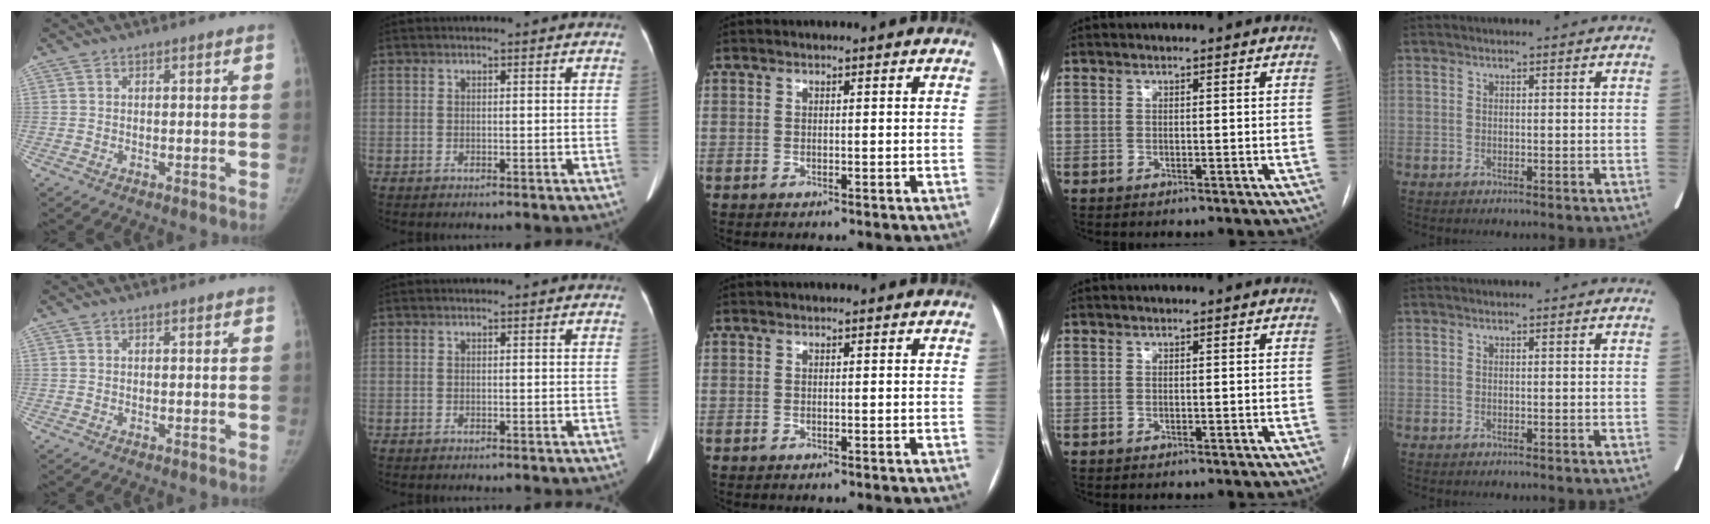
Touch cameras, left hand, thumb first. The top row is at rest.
{}